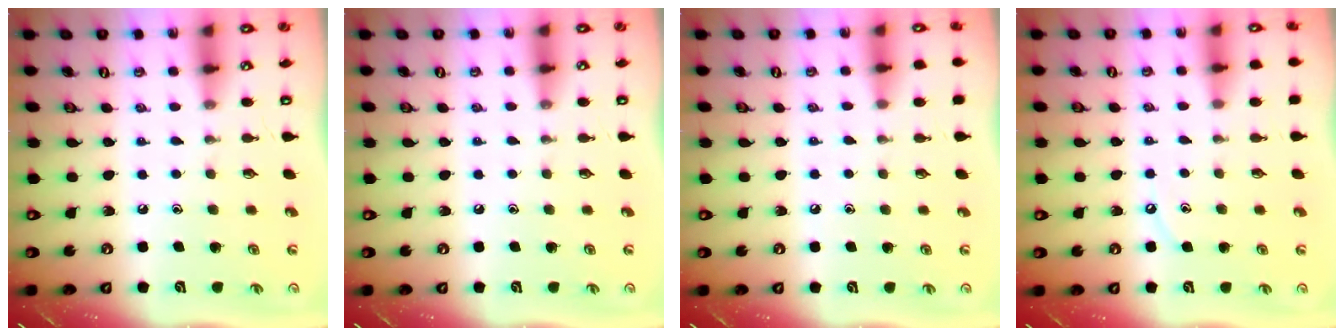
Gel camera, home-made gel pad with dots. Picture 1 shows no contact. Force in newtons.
{"total": 3.2, "press": 3.2, "slide": 0.4}
{"total": 2.9, "press": 2.9, "slide": 0.4}
{"total": 3.3, "press": 3.3, "slide": 0.5}